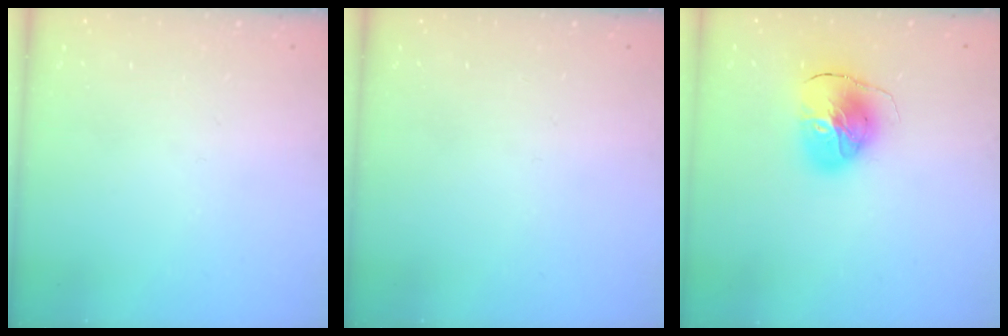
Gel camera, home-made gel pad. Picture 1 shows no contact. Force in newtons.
{"total": 0.0}
{"total": 11.3, "press": 11.2, "slide": 1.4}